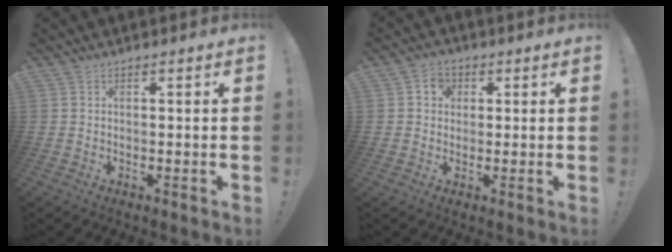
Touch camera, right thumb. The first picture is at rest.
{"total": 4.6, "force": [1.2, 4.1, 1.7], "torque": [-0.020, 0.000, 0.021]}